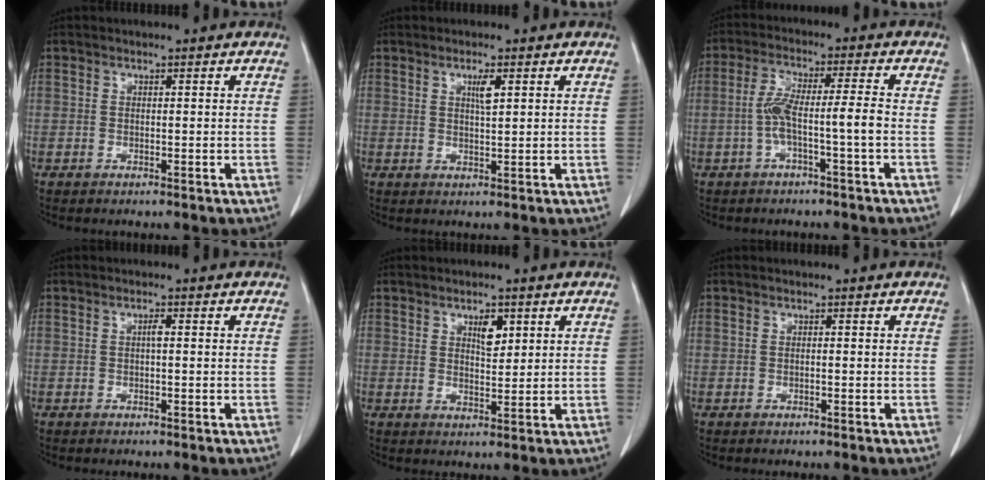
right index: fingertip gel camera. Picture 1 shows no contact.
{"total": 2.4, "force": [1.1, 0.3, 2.2], "torque": [-0.039, -0.002, 0.018]}
{"total": 6.3, "force": [-1.7, -0.1, 6.1], "torque": [-0.121, 0.021, -0.027]}
{"total": 1.0, "force": [0.1, 0.1, 1.0], "torque": [-0.017, 0.002, 0.001]}
{"total": 3.4, "force": [1.7, 1.4, 2.6], "torque": [-0.043, -0.003, 0.030]}
{"total": 0.0}